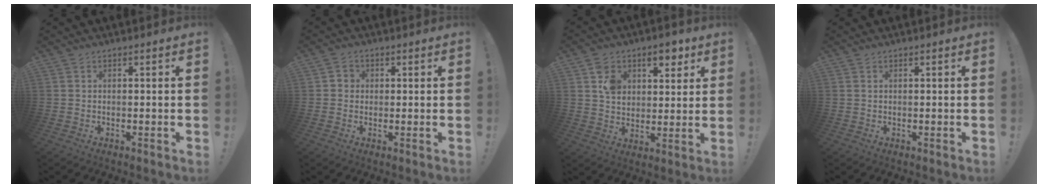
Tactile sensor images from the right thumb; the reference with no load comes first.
{"total": 2.5, "force": [-0.5, 2.3, 0.8], "torque": [-0.014, 0.009, -0.009]}
{"total": 9.4, "force": [5.1, 7.3, 3.1], "torque": [-0.043, -0.026, 0.096]}
{"total": 0.0}